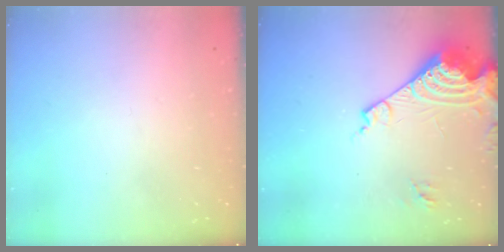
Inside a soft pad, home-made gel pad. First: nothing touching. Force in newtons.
{"total": 17.3, "press": 17.1, "slide": 2.2}